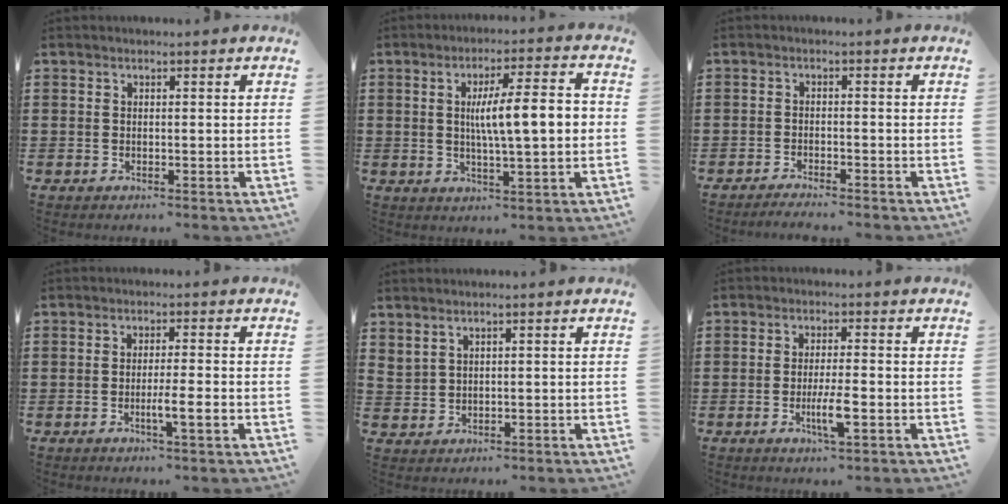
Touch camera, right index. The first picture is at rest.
{"total": 9.7, "force": [0.8, 1.9, 9.5], "torque": [-0.156, 0.000, 0.006]}
{"total": 1.9, "force": [-1.8, -0.1, 0.2], "torque": [-0.006, 0.003, -0.038]}
{"total": 3.9, "force": [-1.4, 0.1, 3.7], "torque": [-0.062, -0.008, -0.024]}
{"total": 1.5, "force": [1.3, 0.5, 0.5], "torque": [-0.013, 0.001, 0.025]}
{"total": 5.0, "force": [-1.7, 0.7, 4.7], "torque": [-0.085, -0.006, -0.030]}